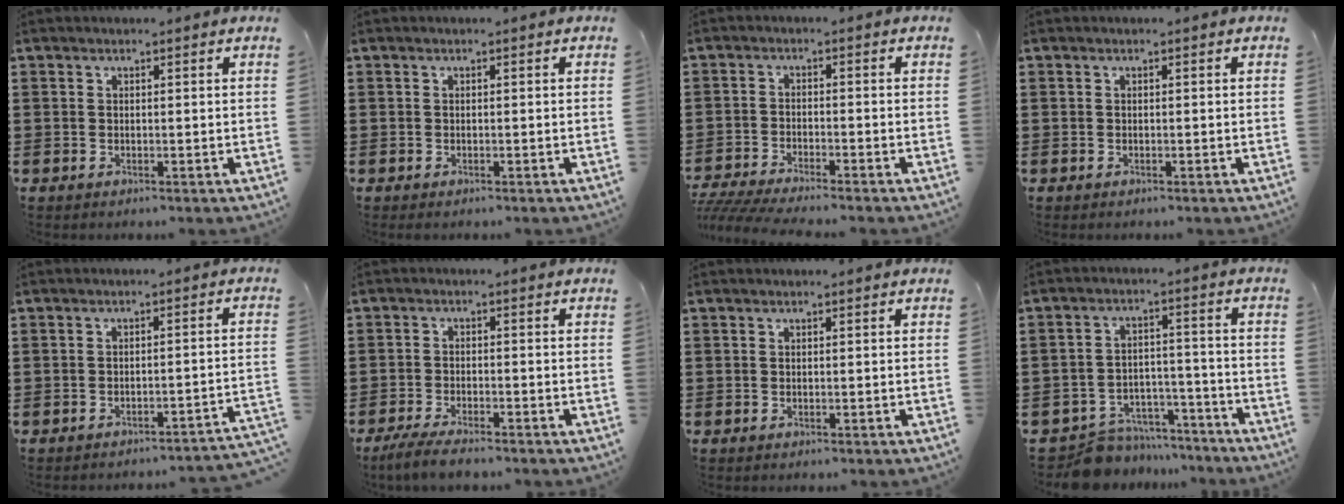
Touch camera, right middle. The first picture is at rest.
{"total": 0.0}
{"total": 4.0, "force": [-3.9, 0.1, 1.1], "torque": [-0.033, -0.009, -0.082]}
{"total": 0.0}
{"total": 2.4, "force": [-2.4, -0.1, 0.6], "torque": [-0.014, 0.000, -0.052]}
{"total": 4.0, "force": [-3.7, 0.7, 1.5], "torque": [-0.039, -0.003, -0.076]}
{"total": 0.0}
{"total": 7.5, "force": [-7.3, 1.6, 0.6], "torque": [-0.015, 0.023, -0.146]}